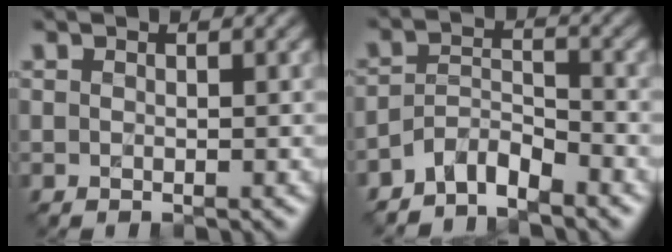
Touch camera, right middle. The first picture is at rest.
{"total": 3.4, "force": [-2.9, 1.0, 1.3], "torque": [-0.023, 0.005, -0.062]}